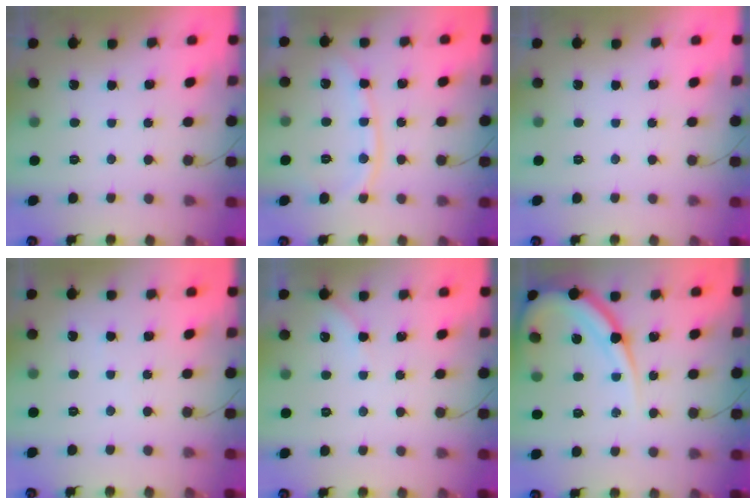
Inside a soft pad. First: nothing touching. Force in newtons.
{"total": 11.1, "press": 11.0, "slide": 1.6}
{"total": 0.0}
{"total": 3.0, "press": 3.0, "slide": 0.3}
{"total": 2.4, "press": 2.4, "slide": 0.4}
{"total": 13.5, "press": 13.4, "slide": 1.6}